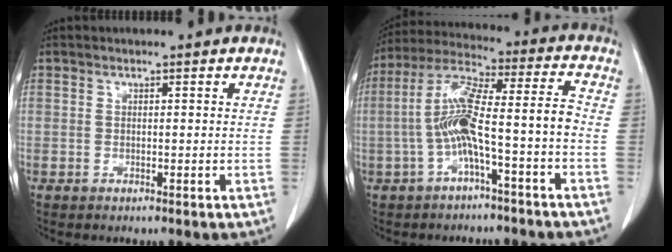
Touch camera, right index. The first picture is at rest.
{"total": 11.0, "force": [-3.0, 0.7, 10.6], "torque": [-0.208, 0.037, -0.055]}